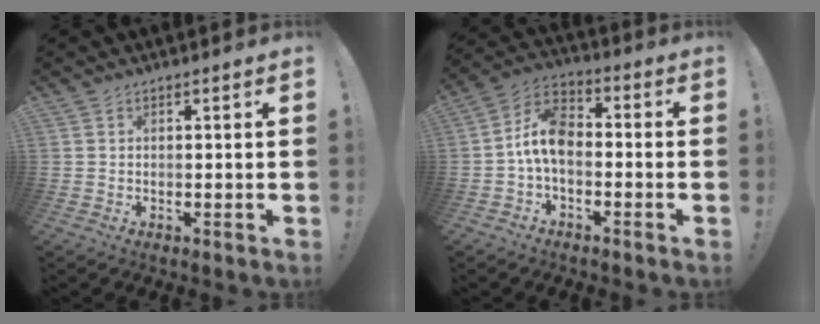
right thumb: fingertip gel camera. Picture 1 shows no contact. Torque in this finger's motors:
{"motor_torque": [1.30, 1.27, 0.84, -0.38, 0.05]}